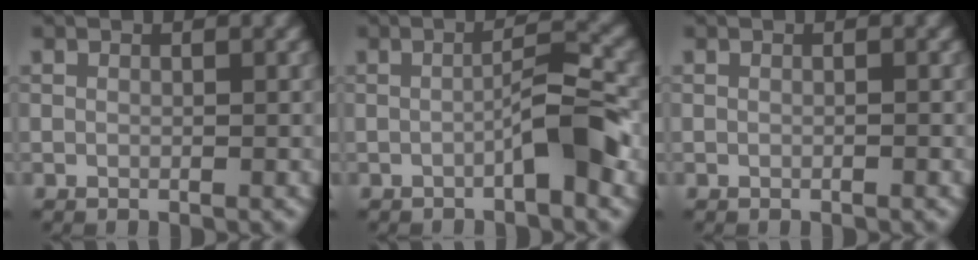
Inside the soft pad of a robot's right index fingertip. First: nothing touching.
{"total": 3.7, "force": [-1.5, 0.3, 3.4], "torque": [-0.051, 0.017, -0.030]}
{"total": 0.0}